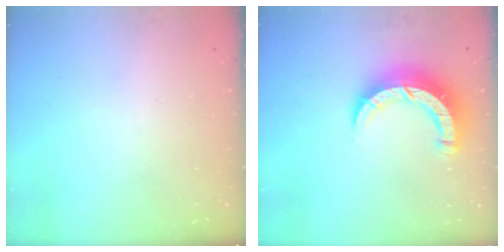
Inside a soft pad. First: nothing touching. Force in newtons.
{"total": 10.6, "press": 10.5, "slide": 1.1}